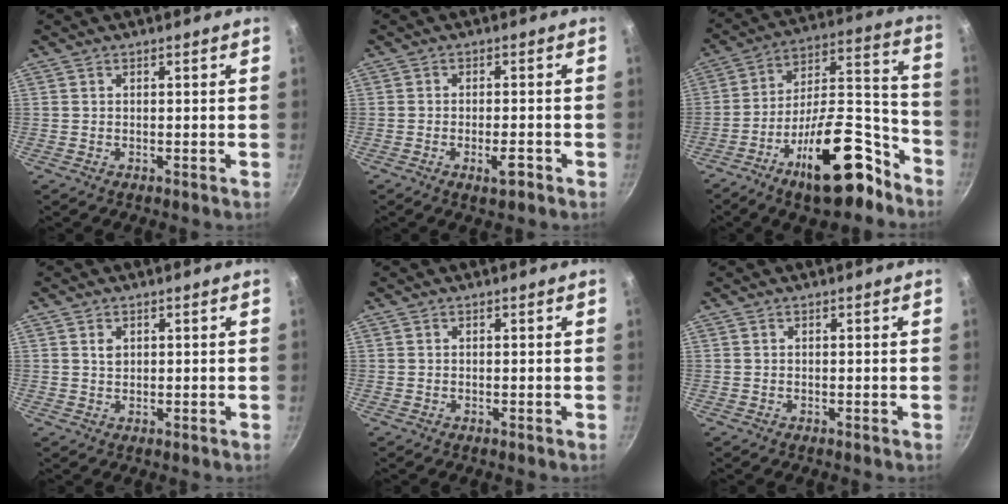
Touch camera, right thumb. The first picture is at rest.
{"total": 3.4, "force": [-1.7, 1.2, 2.7], "torque": [-0.036, 0.010, -0.027]}
{"total": 21.8, "force": [-13.1, 8.7, 15.1], "torque": [-0.184, 0.112, -0.207]}
{"total": 1.7, "force": [0.7, 1.3, 1.0], "torque": [-0.013, -0.001, 0.012]}
{"total": 0.0}
{"total": 0.0}